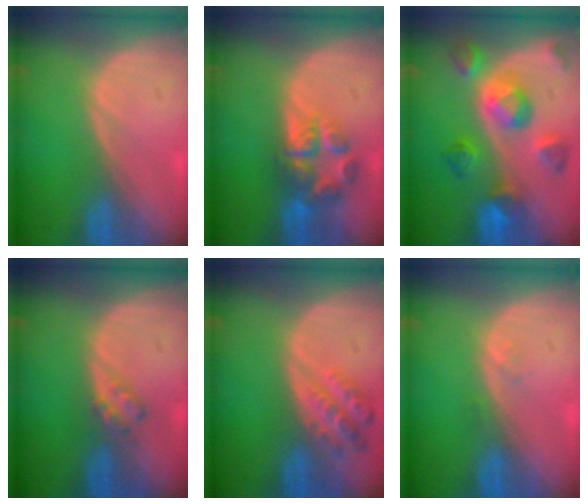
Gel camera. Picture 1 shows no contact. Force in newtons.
{"total": 7.0, "press": 5.9, "slide": 3.7}
{"total": 9.5, "press": 8.6, "slide": 4.1}
{"total": 2.3, "press": 2.2, "slide": 0.3}
{"total": 5.1, "press": 4.8, "slide": 1.6}
{"total": 0.7, "press": 0.7, "slide": 0.1}